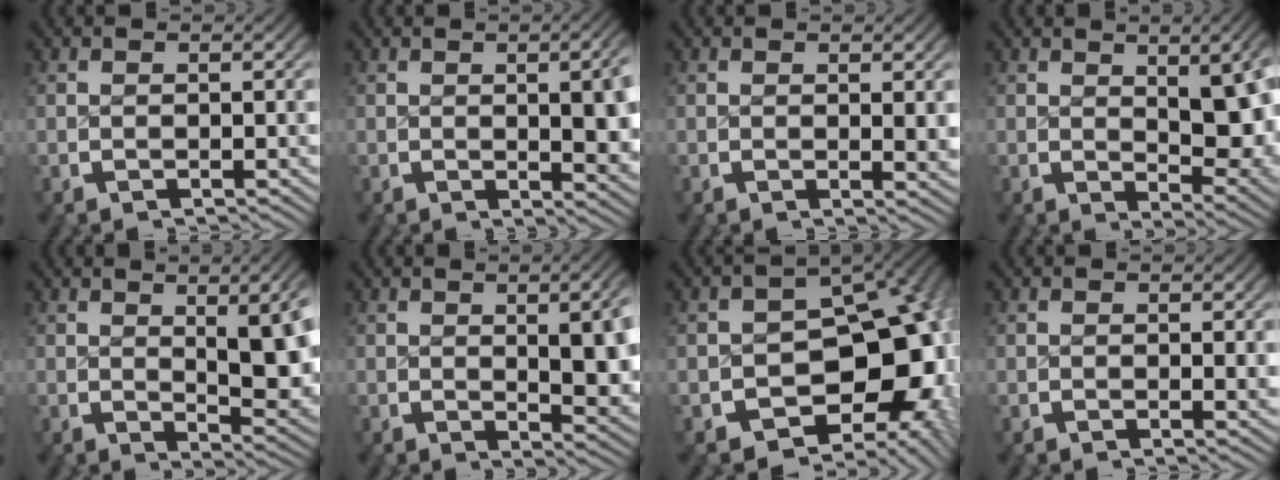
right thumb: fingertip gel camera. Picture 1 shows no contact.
{"total": 4.9, "force": [-0.1, 1.7, 4.6], "torque": [-0.049, -0.002, 0.002]}
{"total": 1.5, "force": [0.5, 0.4, 1.3], "torque": [-0.011, -0.005, 0.007]}
{"total": 7.0, "force": [0.4, 3.2, 6.3], "torque": [-0.079, -0.018, 0.022]}
{"total": 7.6, "force": [0.4, 3.0, 7.0], "torque": [-0.090, -0.016, 0.020]}
{"total": 6.1, "force": [0.3, 2.2, 5.6], "torque": [-0.065, -0.007, 0.010]}
{"total": 17.3, "force": [-2.5, 12.2, 12.0], "torque": [-0.172, -0.057, -0.025]}
{"total": 0.8, "force": [0.4, 0.1, 0.7], "torque": [-0.008, -0.004, 0.006]}